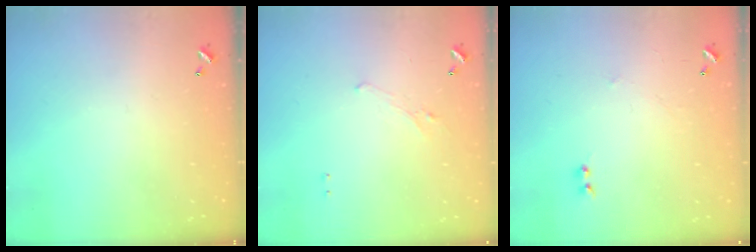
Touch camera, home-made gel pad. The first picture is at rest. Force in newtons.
{"total": 1.2, "press": 0.9, "slide": 0.8}
{"total": 1.2, "press": 1.2, "slide": 0.3}